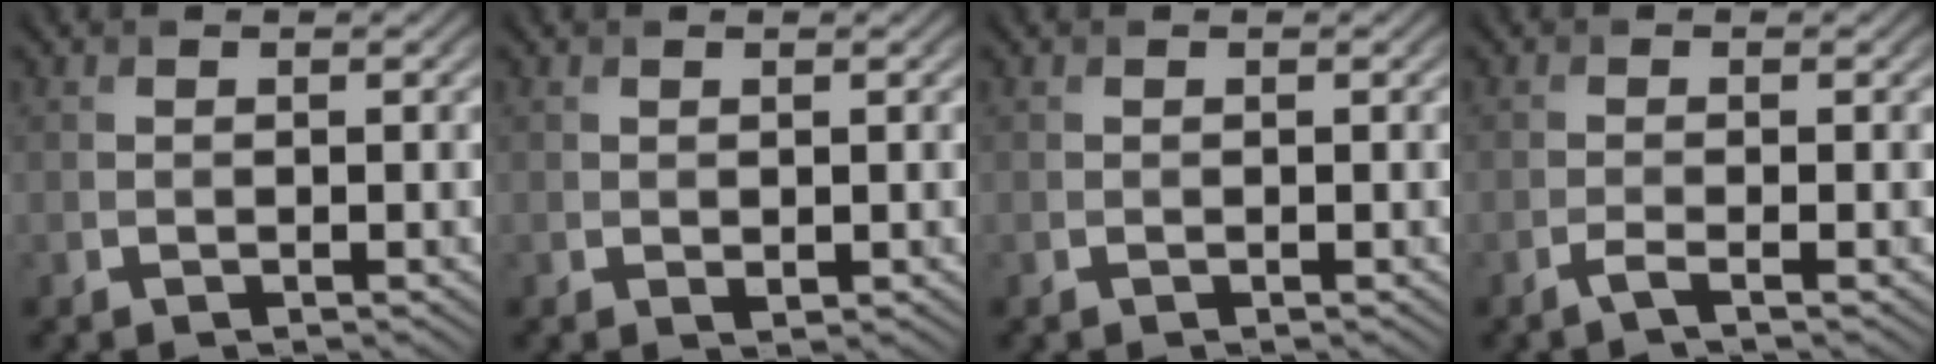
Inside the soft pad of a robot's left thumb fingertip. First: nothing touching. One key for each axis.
{"total": 0.5, "fx": 0.2, "fy": 0.3, "fz": 0.4, "tx": -0.005, "ty": -0.002, "tz": 0.005}
{"total": 0.0}
{"total": 1.5, "fx": -0.8, "fy": 0.1, "fz": 1.2, "tx": -0.020, "ty": 0.002, "tz": -0.025}